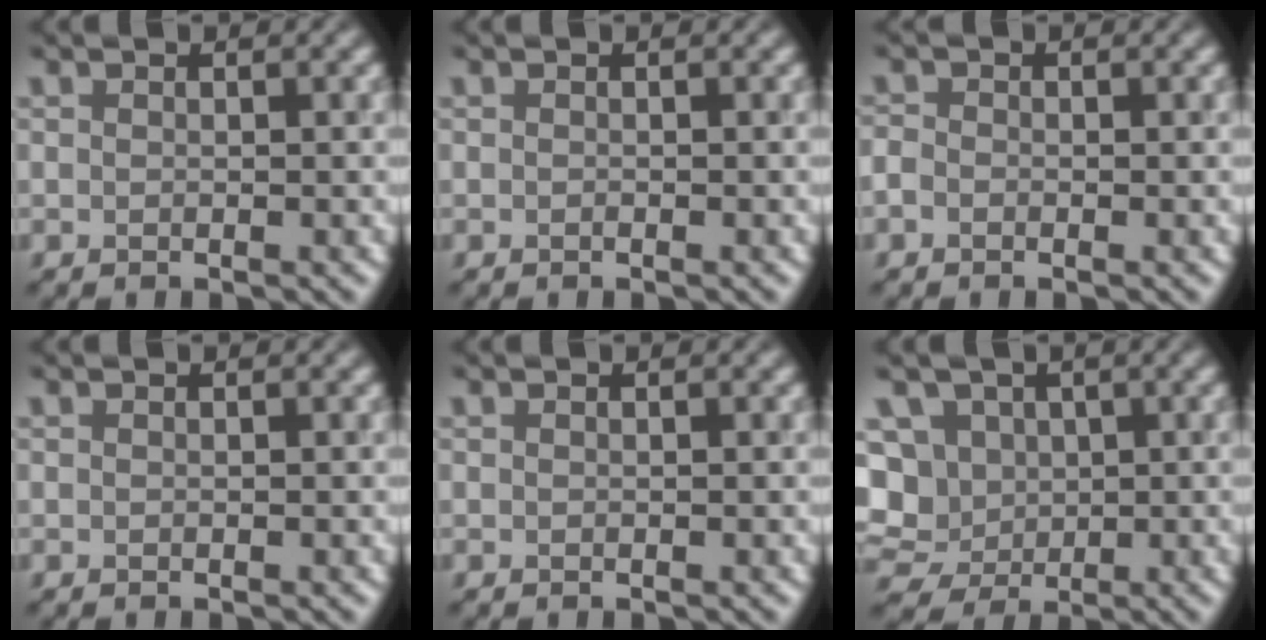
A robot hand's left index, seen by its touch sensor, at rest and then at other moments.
{"total": 0.0}
{"total": 1.0, "force": [-0.5, 0.7, 0.4], "torque": [-0.007, 0.000, -0.015]}
{"total": 0.0}
{"total": 0.0}
{"total": 10.3, "force": [1.4, 9.0, 4.7], "torque": [-0.097, 0.029, -0.008]}